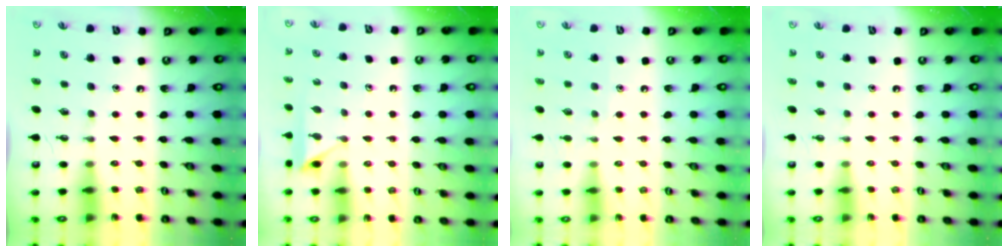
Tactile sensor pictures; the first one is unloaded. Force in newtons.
{"total": 4.9, "press": 4.8, "slide": 0.5}
{"total": 6.1, "press": 6.0, "slide": 0.7}
{"total": 0.0}